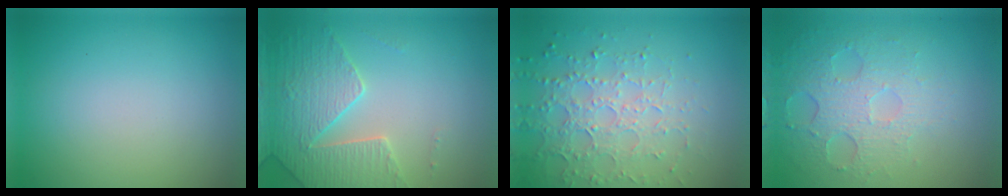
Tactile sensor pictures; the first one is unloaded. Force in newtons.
{"total": 4.3, "press": 4.1, "slide": 1.1}
{"total": 4.0, "press": 4.0, "slide": 0.3}
{"total": 5.2, "press": 3.4, "slide": 3.9}